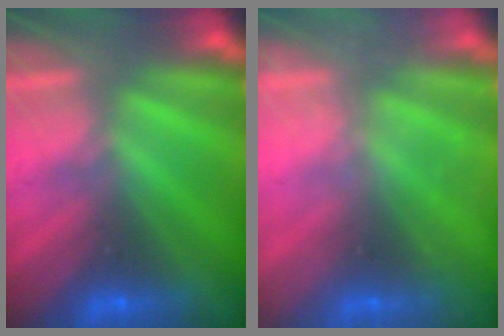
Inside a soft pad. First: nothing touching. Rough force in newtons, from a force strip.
{"total": 2.2}